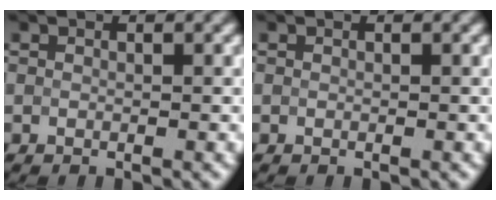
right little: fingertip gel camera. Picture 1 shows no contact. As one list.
[{"total": 0.0}]